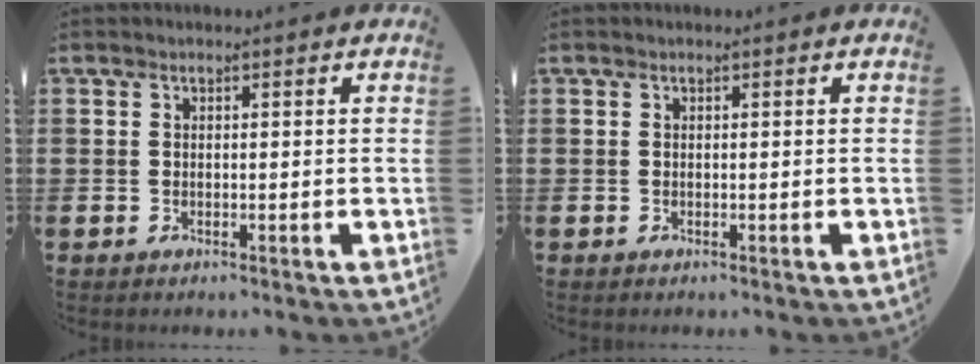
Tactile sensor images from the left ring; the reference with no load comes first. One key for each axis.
{"total": 0.0}